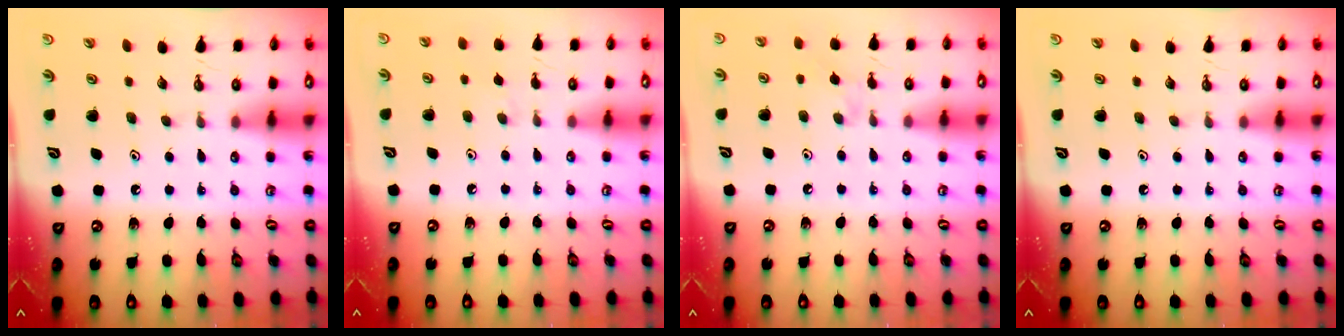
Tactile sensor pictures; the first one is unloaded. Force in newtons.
{"total": 5.2, "press": 5.1, "slide": 0.7}
{"total": 8.0, "press": 7.9, "slide": 0.9}
{"total": 0.0}